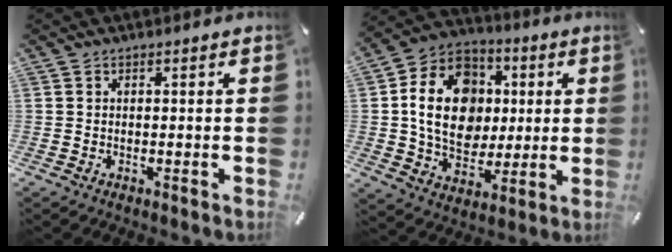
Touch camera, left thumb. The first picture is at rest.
{"total": 17.8, "force": [1.5, 14.5, 10.2], "torque": [-0.203, 0.011, 0.030]}